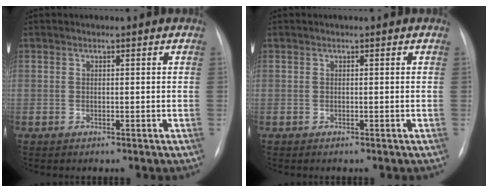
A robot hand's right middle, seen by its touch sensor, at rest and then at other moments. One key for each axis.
{"total": 0.0}